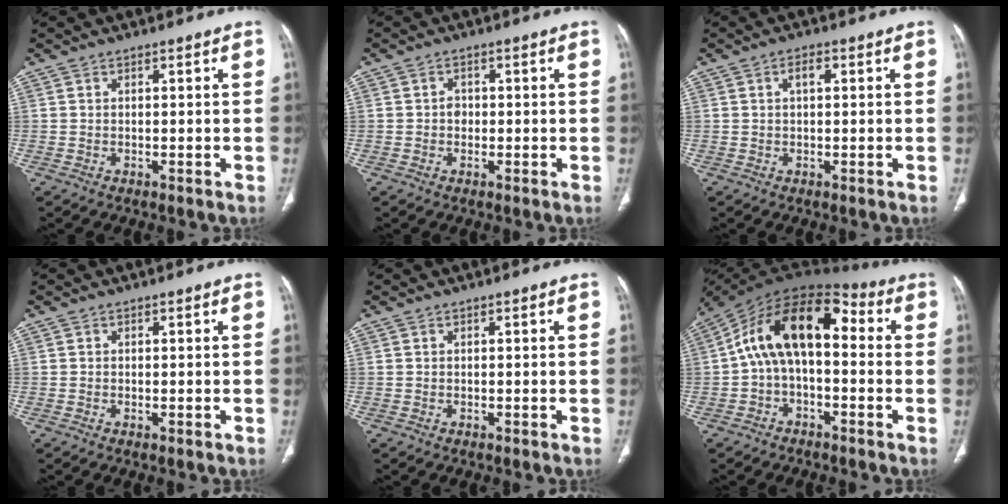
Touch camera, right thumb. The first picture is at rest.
{"total": 1.6, "force": [-0.1, 1.4, 0.8], "torque": [-0.005, 0.005, -0.004]}
{"total": 2.3, "force": [0.7, 1.1, 1.9], "torque": [-0.034, 0.007, 0.013]}
{"total": 0.0}
{"total": 0.0}
{"total": 14.9, "force": [0.7, 8.3, 12.4], "torque": [-0.194, 0.055, -0.002]}